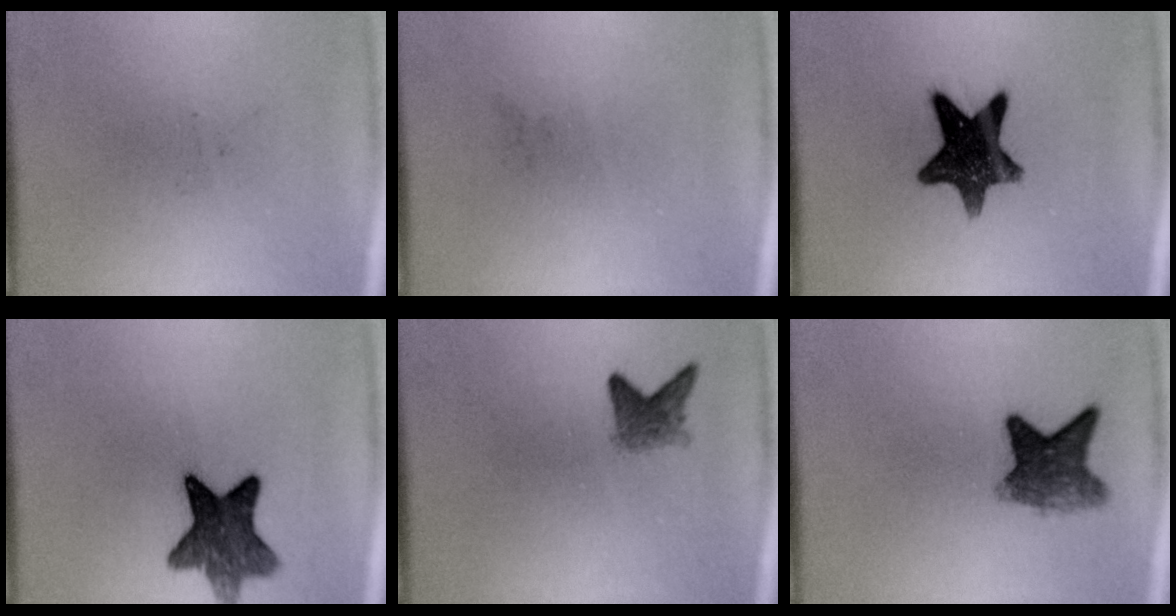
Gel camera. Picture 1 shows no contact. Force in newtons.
{"total": 0.0}
{"total": 12.5}
{"total": 9.5}
{"total": 2.6}
{"total": 6.5}